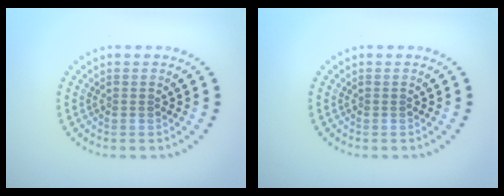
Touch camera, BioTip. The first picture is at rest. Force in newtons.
{"total": 0.0}